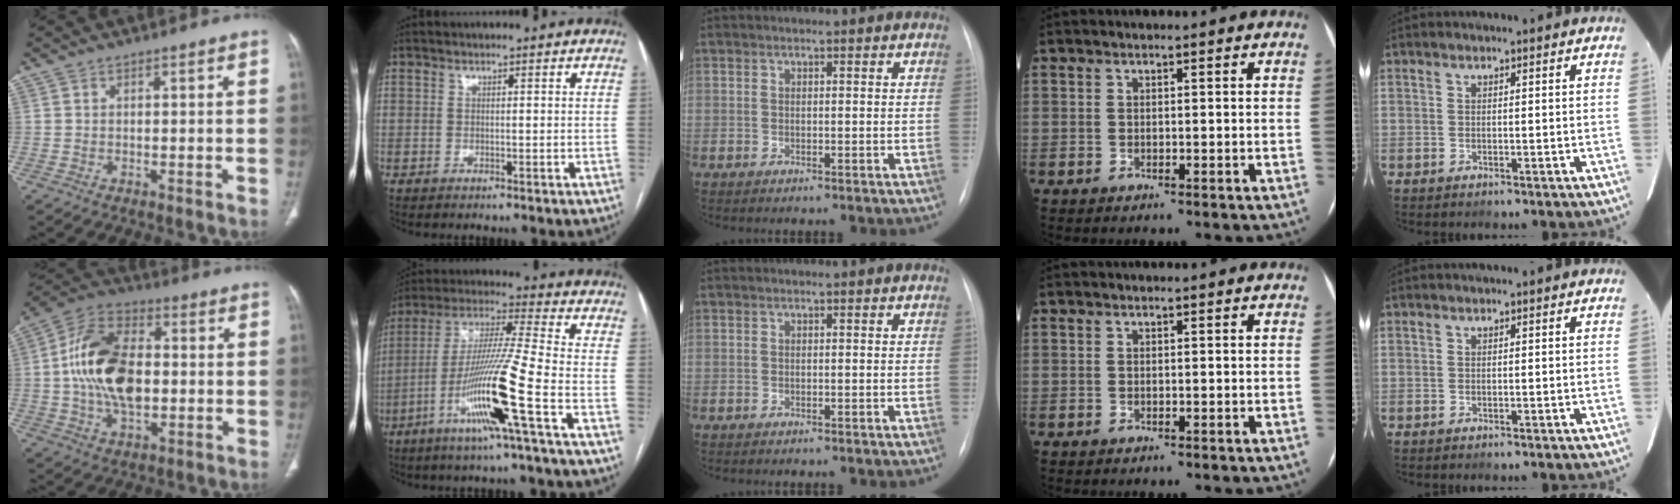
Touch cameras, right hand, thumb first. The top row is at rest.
{"thumb": {"total": 17.4, "force": [-0.1, 10.4, 14.0], "torque": [-0.250, 0.022, -0.005]}, "index": {"total": 15.2, "force": [-6.2, -1.7, 13.8], "torque": [-0.277, -0.014, -0.118]}}